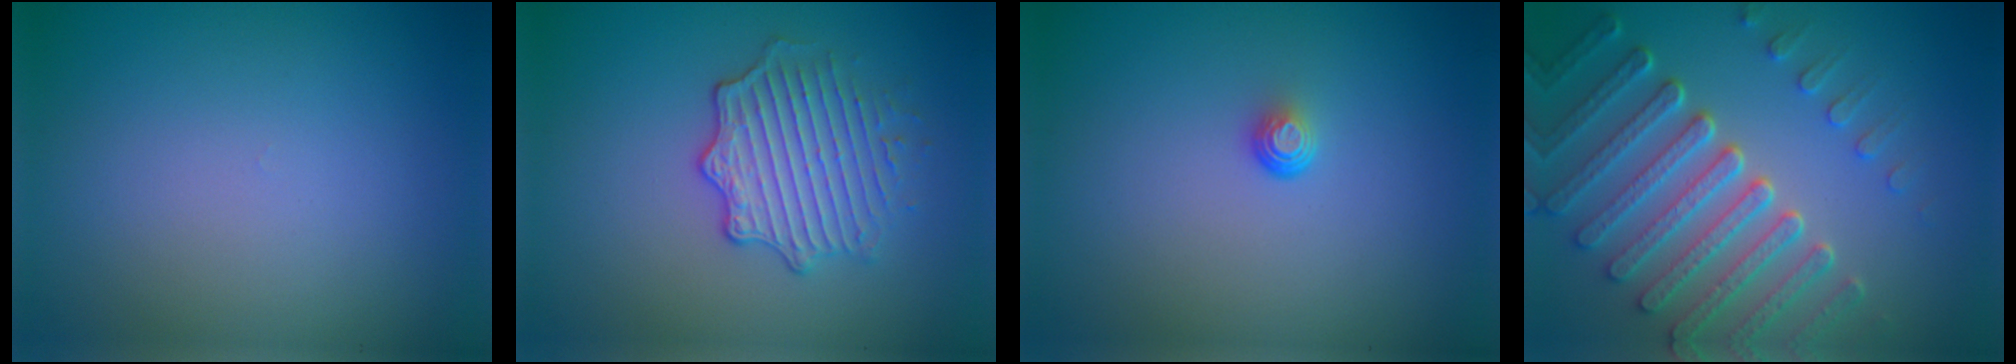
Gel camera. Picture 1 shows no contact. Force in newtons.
{"total": 4.1, "press": 3.4, "slide": 2.3}
{"total": 1.0, "press": 0.6, "slide": 0.8}
{"total": 7.2, "press": 5.5, "slide": 4.6}